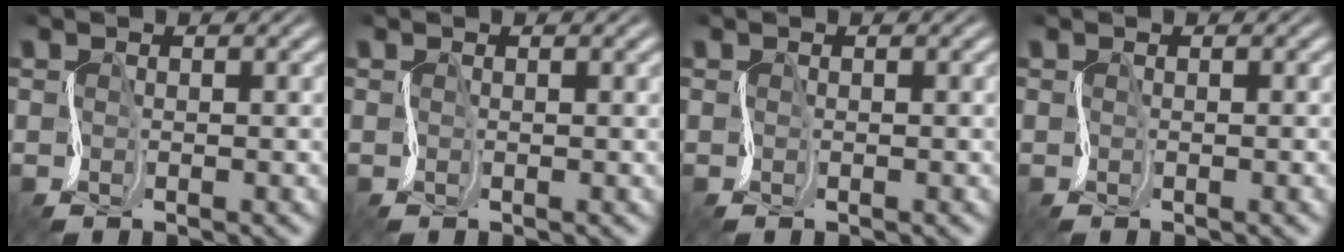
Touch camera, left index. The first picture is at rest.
{"total": 0.0}
{"total": 0.0}
{"total": 0.9, "force": [-0.3, 0.2, 0.8], "torque": [-0.004, 0.000, -0.006]}